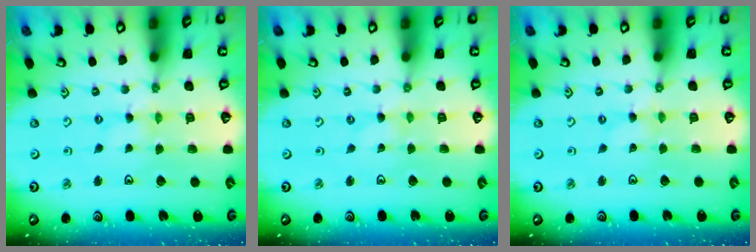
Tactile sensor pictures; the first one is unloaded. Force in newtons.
{"total": 0.0}
{"total": 0.0}